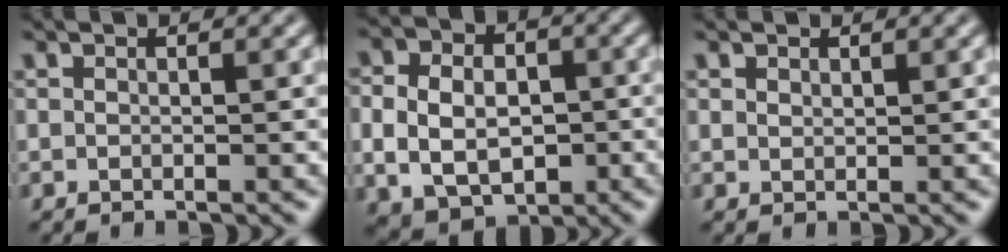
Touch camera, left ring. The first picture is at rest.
{"total": 9.2, "force": [-0.5, 7.4, 5.3], "torque": [-0.082, 0.007, -0.025]}
{"total": 0.8, "force": [0.7, 0.4, 0.1], "torque": [-0.001, -0.001, 0.014]}